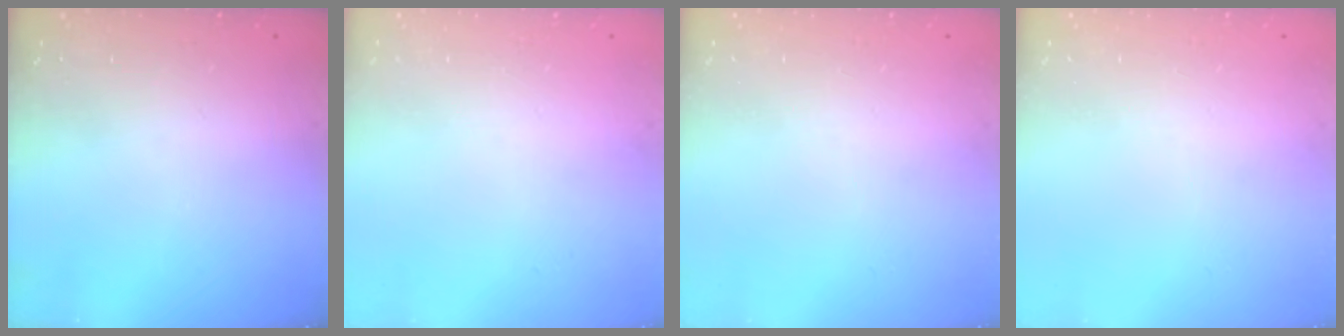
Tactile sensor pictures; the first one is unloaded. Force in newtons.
{"total": 0.0}
{"total": 0.0}
{"total": 0.0}